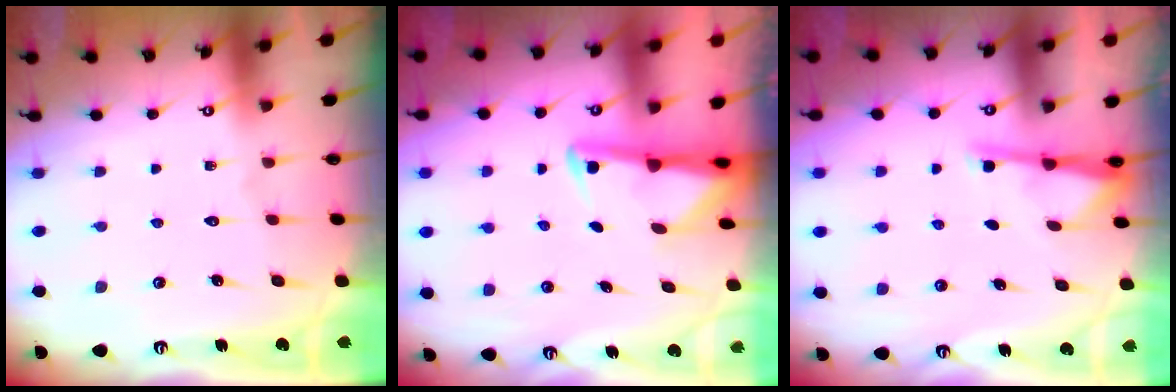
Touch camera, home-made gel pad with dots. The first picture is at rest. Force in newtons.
{"total": 3.0, "press": 2.9, "slide": 0.7}
{"total": 2.8, "press": 2.8, "slide": 0.5}